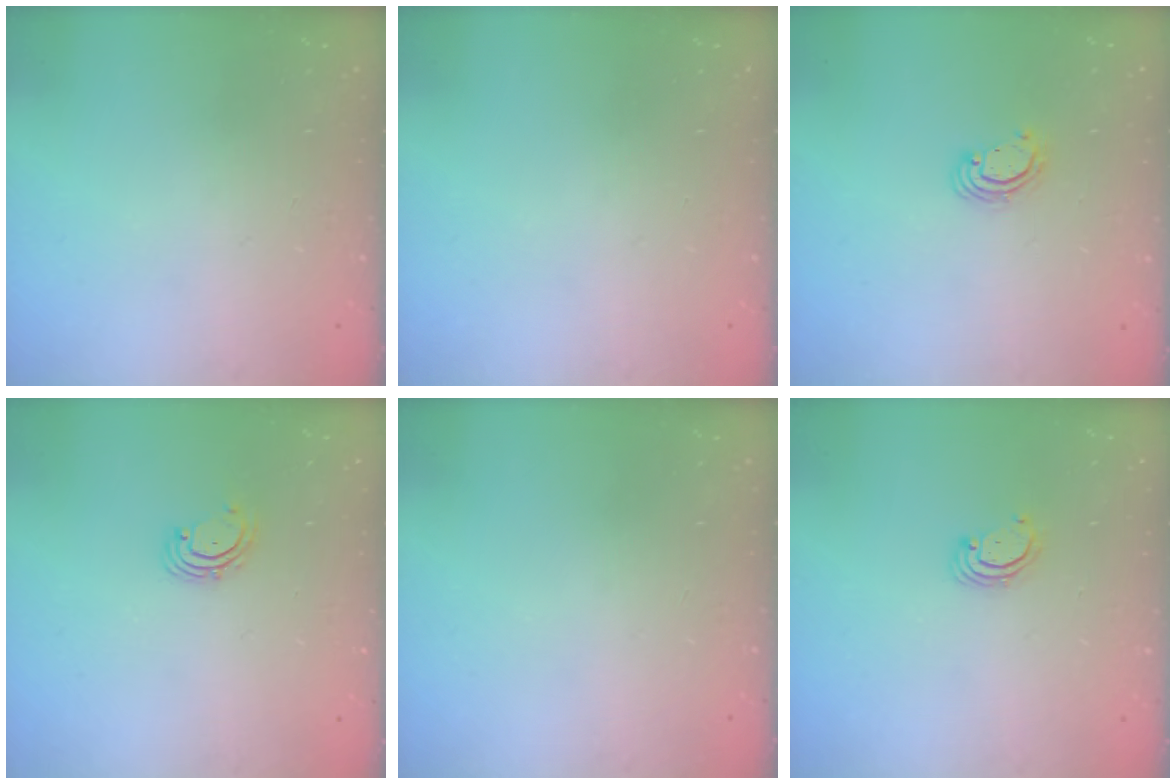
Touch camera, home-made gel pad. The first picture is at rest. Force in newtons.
{"total": 0.0}
{"total": 2.6, "press": 2.6, "slide": 0.1}
{"total": 2.0, "press": 2.0, "slide": 0.4}
{"total": 0.0}
{"total": 2.3, "press": 2.3, "slide": 0.2}